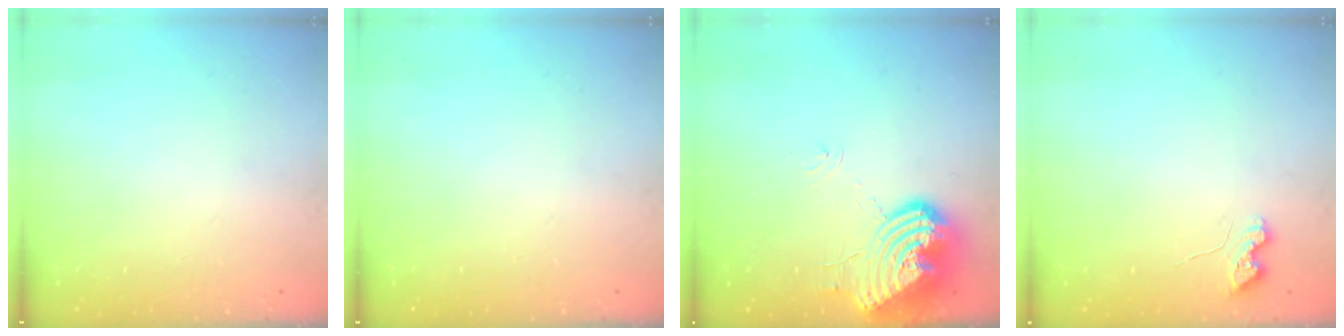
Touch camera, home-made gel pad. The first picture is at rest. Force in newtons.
{"total": 0.0}
{"total": 15.1, "press": 15.0, "slide": 1.7}
{"total": 5.1, "press": 5.1, "slide": 0.7}